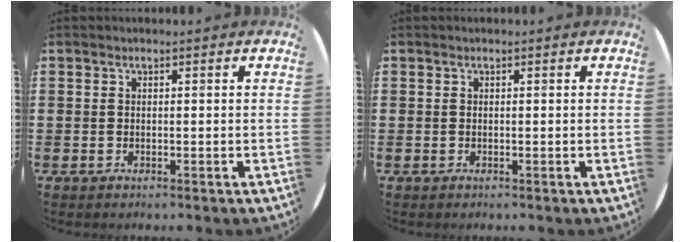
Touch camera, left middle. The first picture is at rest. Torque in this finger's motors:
{"motor_torque": [0.00, 0.00, -0.01, 0.00]}